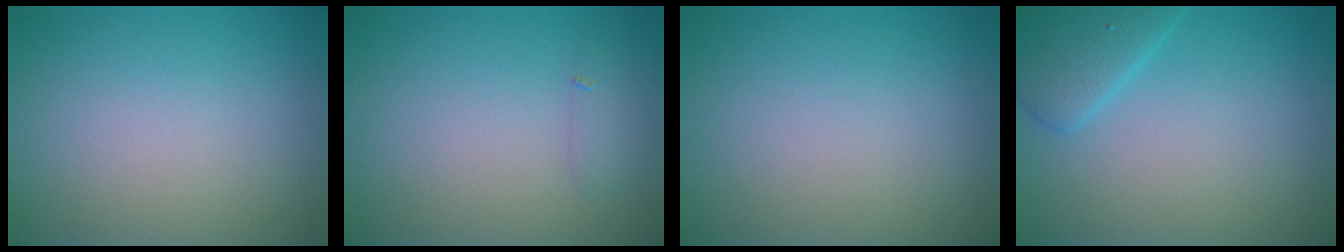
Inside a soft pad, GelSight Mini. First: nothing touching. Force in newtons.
{"total": 1.0, "press": 1.0, "slide": 0.0}
{"total": 0.0}
{"total": 2.9, "press": 2.9, "slide": 0.1}